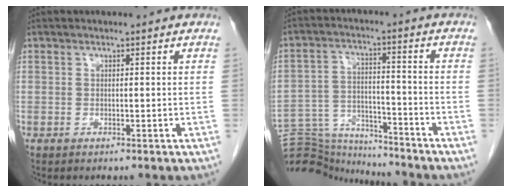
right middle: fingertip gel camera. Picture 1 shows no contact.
{"total": 14.5, "force": [-14.3, 1.4, 2.0], "torque": [-0.037, 0.023, -0.229]}